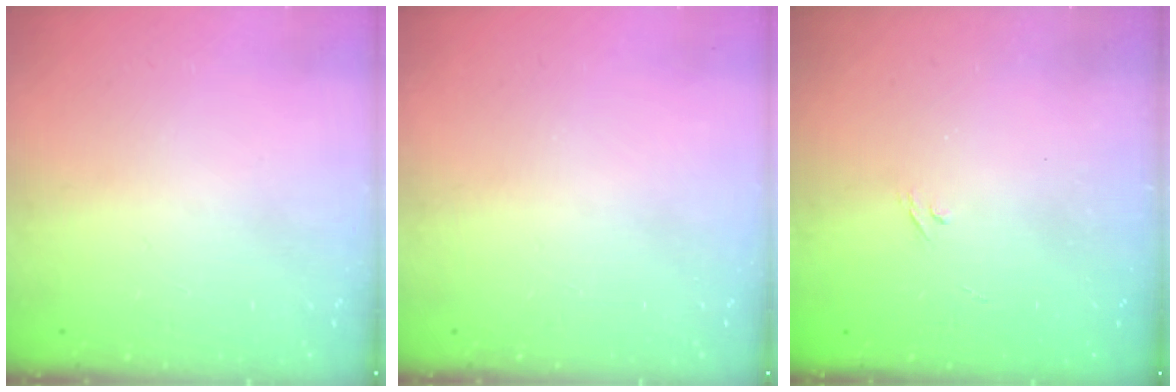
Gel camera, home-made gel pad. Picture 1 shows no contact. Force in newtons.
{"total": 0.0}
{"total": 2.0, "press": 1.7, "slide": 1.2}